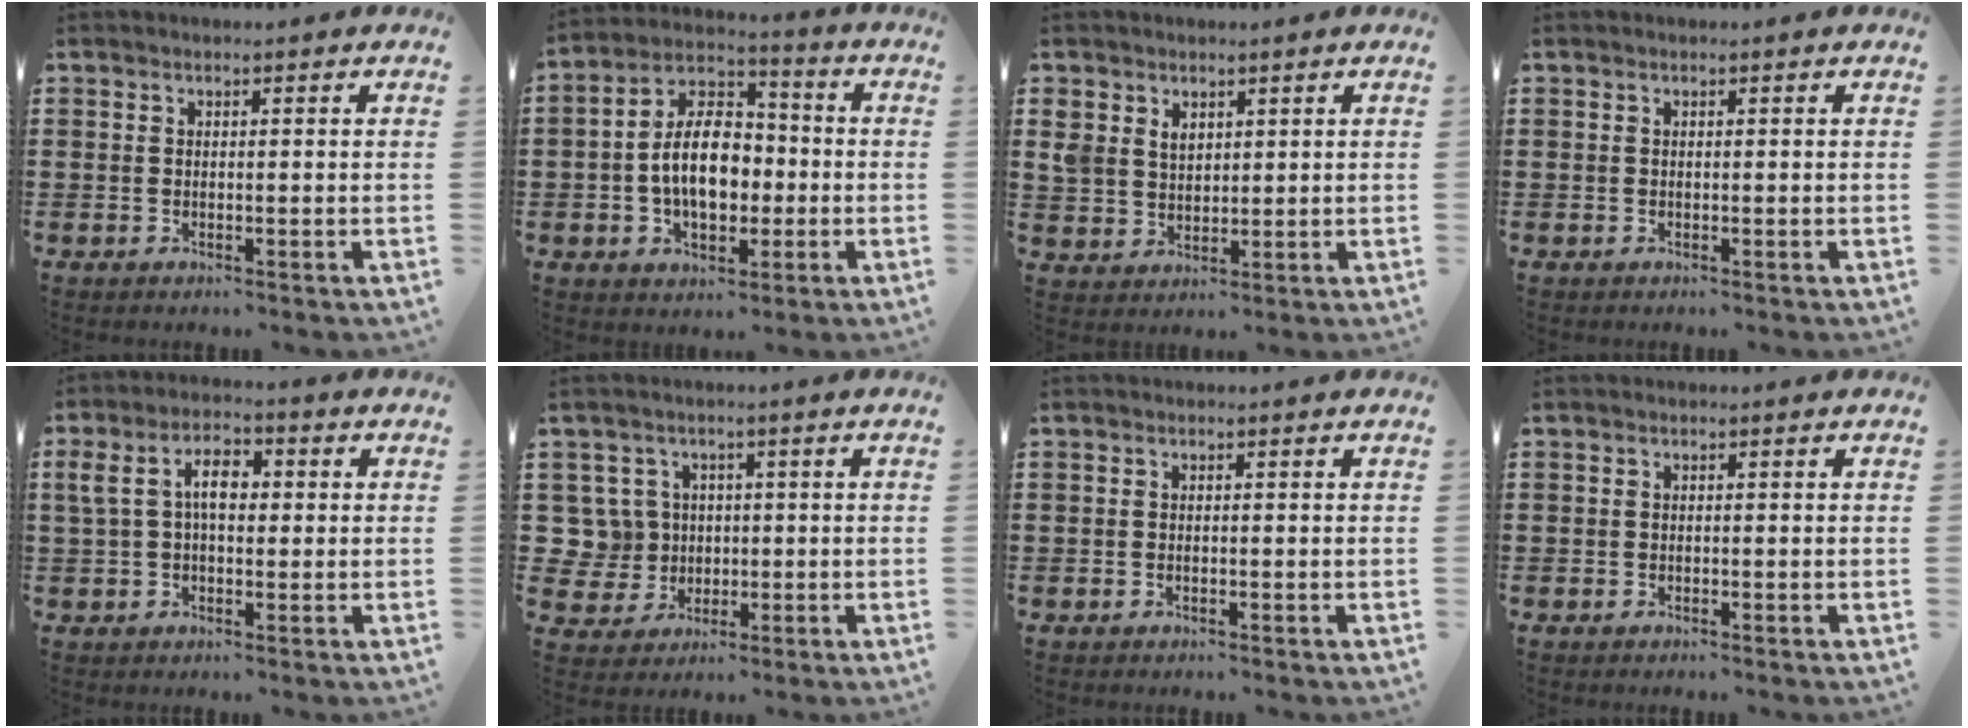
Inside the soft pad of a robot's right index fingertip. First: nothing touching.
{"total": 10.8, "force": [-1.3, 6.6, 8.5], "torque": [-0.173, 0.007, -0.031]}
{"total": 3.8, "force": [2.0, 3.1, 1.1], "torque": [-0.034, 0.014, 0.038]}
{"total": 0.0}
{"total": 5.5, "force": [0.6, 3.1, 4.5], "torque": [-0.101, 0.013, 0.004]}
{"total": 6.0, "force": [0.7, 5.8, 1.5], "torque": [-0.069, 0.014, 0.011]}
{"total": 0.0}
{"total": 0.0}